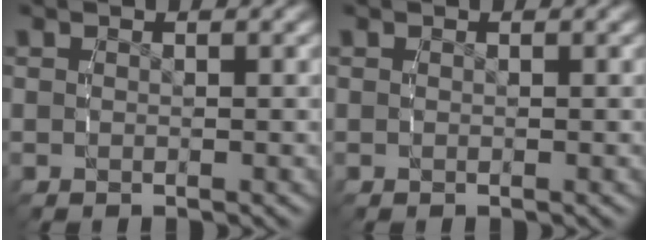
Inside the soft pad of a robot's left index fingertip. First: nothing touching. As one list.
[{"total": 0.0}]